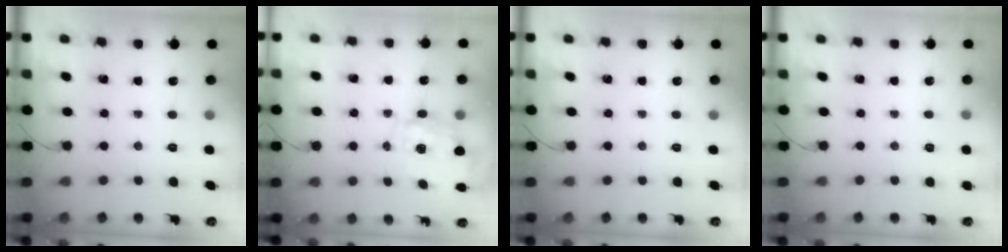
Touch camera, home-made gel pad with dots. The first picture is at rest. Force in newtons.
{"total": 2.8, "press": 2.7, "slide": 0.9}
{"total": 0.0}
{"total": 1.3, "press": 0.2, "slide": 1.3}